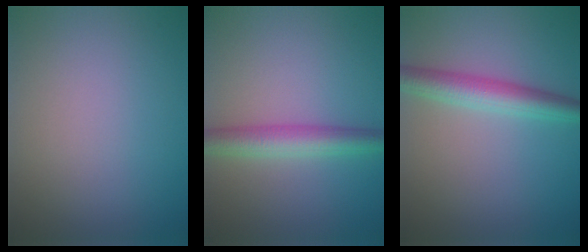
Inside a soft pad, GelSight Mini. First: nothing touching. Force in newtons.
{"total": 4.0, "press": 4.0, "slide": 0.0}
{"total": 4.0, "press": 4.0, "slide": 0.1}